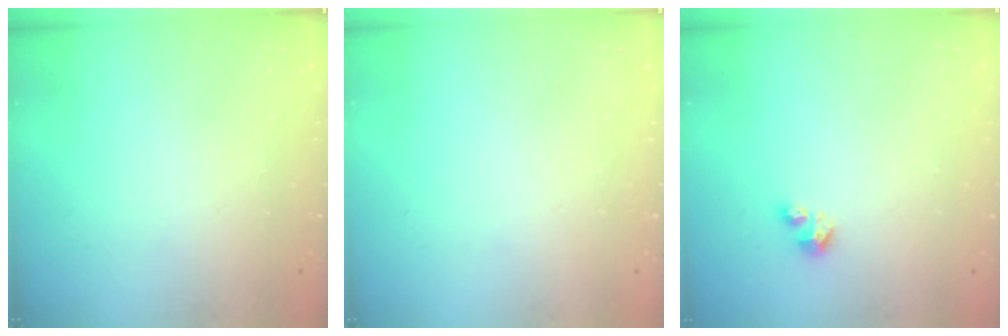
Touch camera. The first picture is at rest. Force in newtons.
{"total": 0.0}
{"total": 2.9, "press": 2.8, "slide": 0.6}